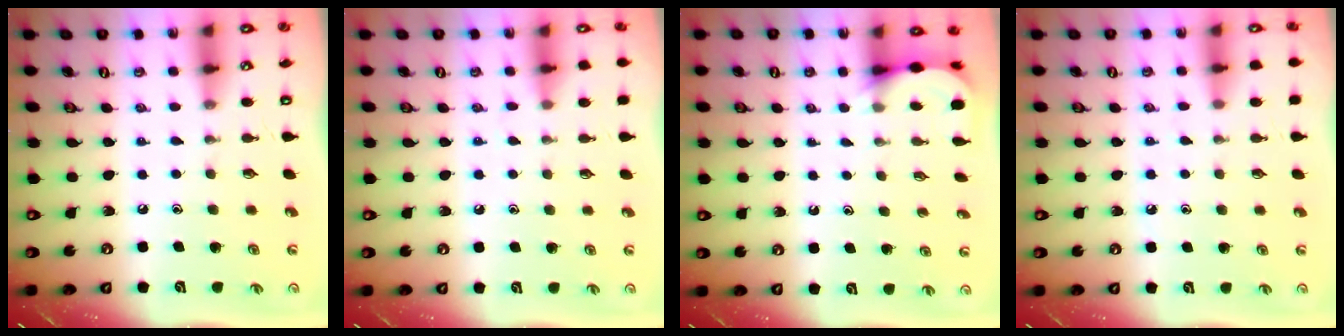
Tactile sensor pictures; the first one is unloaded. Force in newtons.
{"total": 6.0, "press": 6.0, "slide": 0.8}
{"total": 3.8, "press": 3.8, "slide": 0.5}
{"total": 4.4, "press": 4.3, "slide": 0.6}